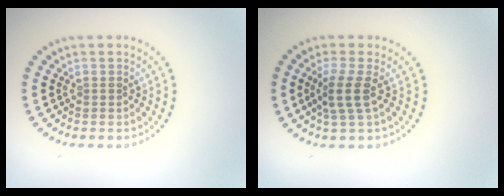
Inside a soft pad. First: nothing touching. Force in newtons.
{"total": 2.7, "press": 2.1, "slide": 1.6}